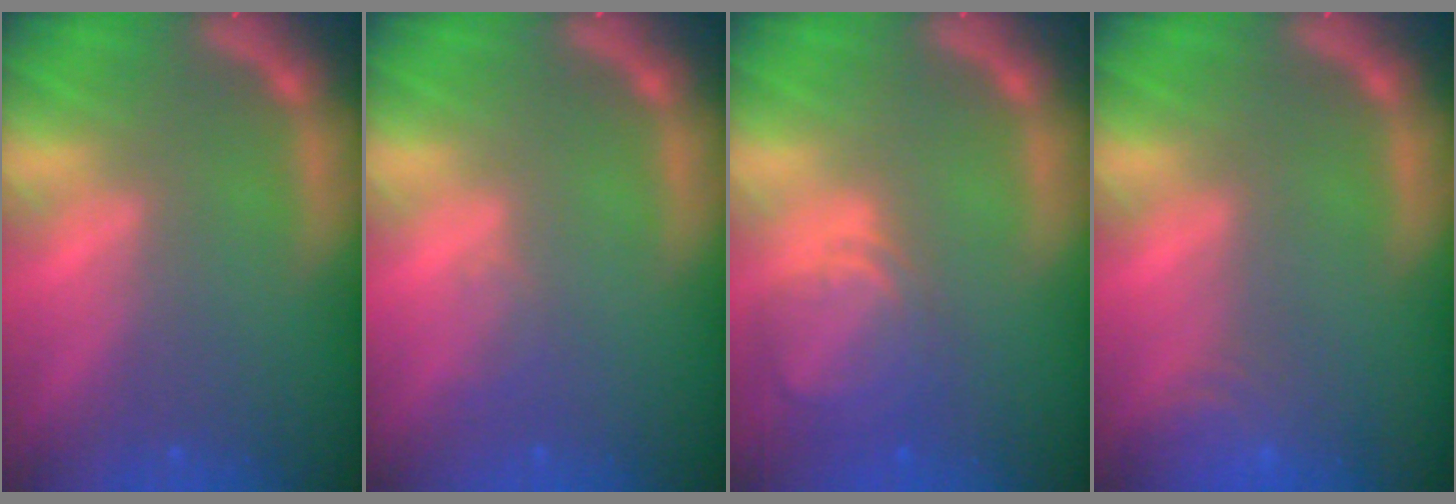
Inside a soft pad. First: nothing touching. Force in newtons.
{"total": 1.0}
{"total": 5.0}
{"total": 3.5}